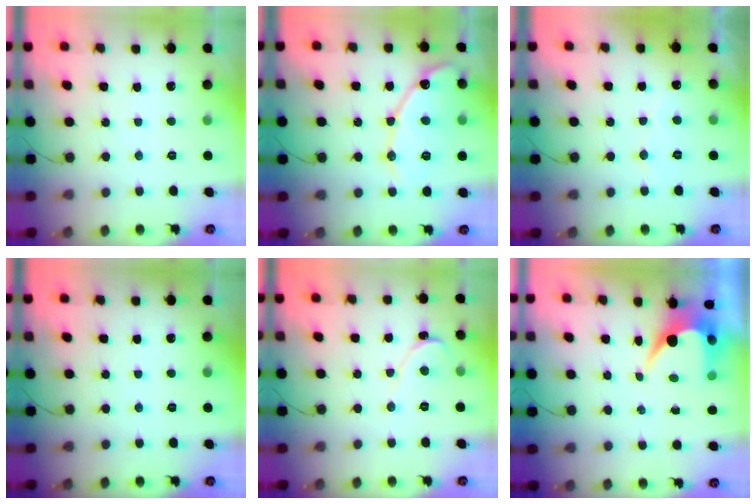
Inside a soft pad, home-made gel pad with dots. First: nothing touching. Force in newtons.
{"total": 13.7, "press": 13.7, "slide": 1.1}
{"total": 3.9, "press": 3.9, "slide": 0.2}
{"total": 0.0}
{"total": 1.4, "press": 1.3, "slide": 0.1}
{"total": 7.0, "press": 7.0, "slide": 0.2}